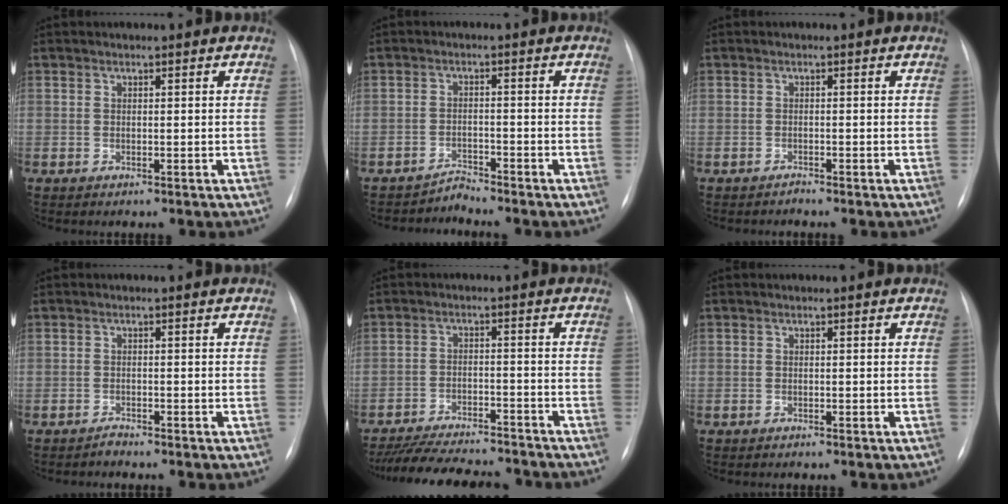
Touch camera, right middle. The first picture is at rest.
{"total": 2.3, "force": [-2.1, -0.5, -0.8], "torque": [0.025, -0.010, -0.035]}
{"total": 0.6, "force": [-0.6, -0.1, -0.1], "torque": [0.001, -0.003, -0.009]}
{"total": 0.9, "force": [-0.8, 0.0, -0.1], "torque": [0.005, -0.003, -0.014]}
{"total": 15.9, "force": [-14.5, 2.7, 6.1], "torque": [-0.119, -0.013, -0.210]}
{"total": 0.0}